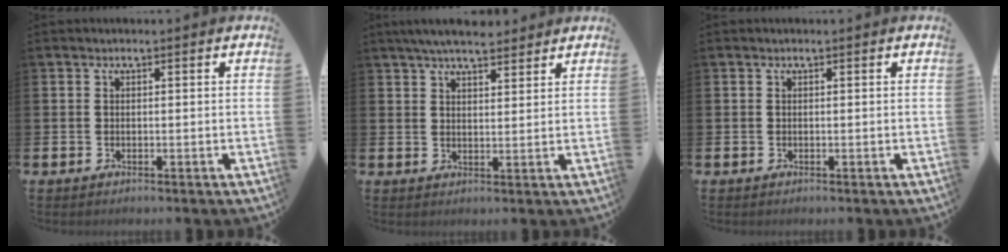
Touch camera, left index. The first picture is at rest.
{"total": 5.5, "force": [5.1, 1.2, 1.7], "torque": [-0.033, -0.017, 0.091]}
{"total": 0.0}